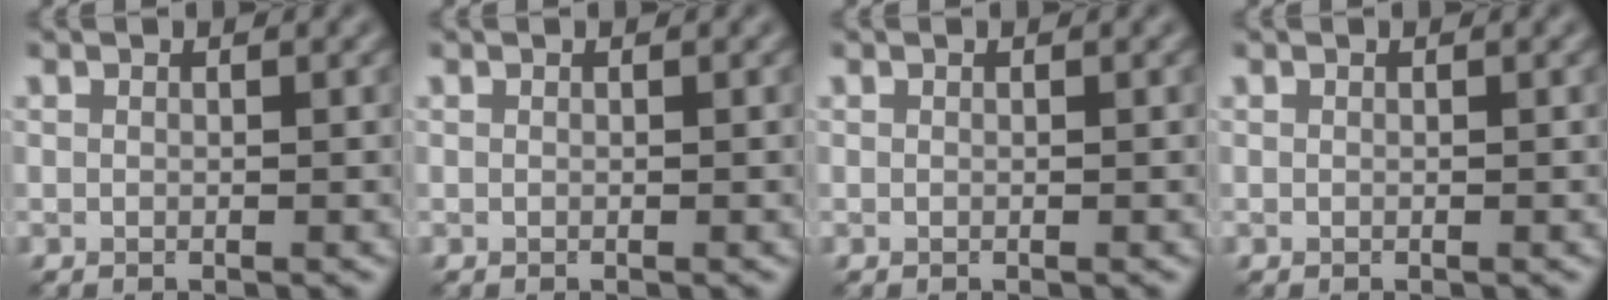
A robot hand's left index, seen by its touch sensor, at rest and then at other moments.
{"total": 0.0}
{"total": 0.0}
{"total": 0.0}